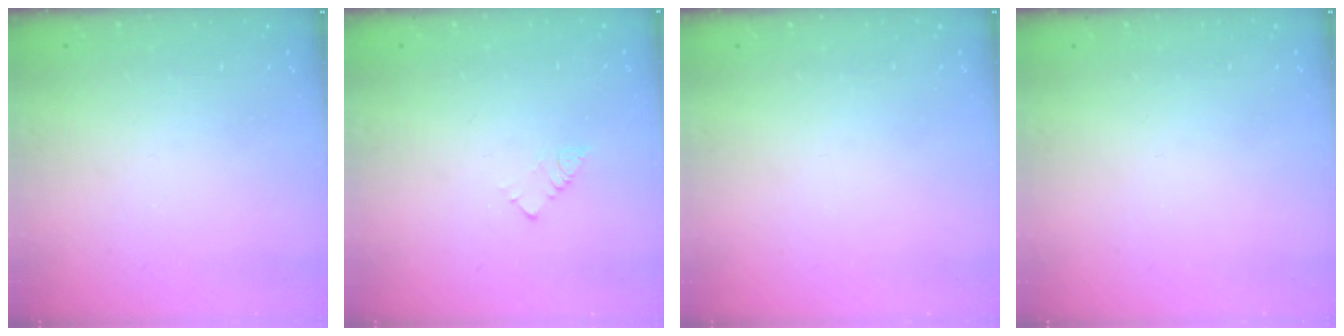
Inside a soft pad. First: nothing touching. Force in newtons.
{"total": 3.2, "press": 3.2, "slide": 0.0}
{"total": 0.0}
{"total": 0.0}